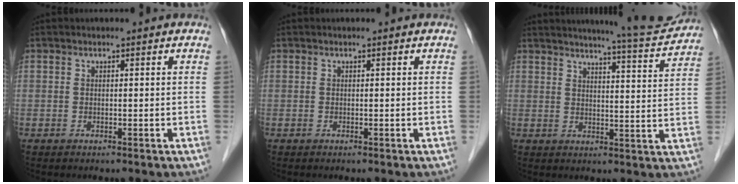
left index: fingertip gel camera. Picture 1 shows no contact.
{"total": 0.0}
{"total": 10.7, "force": [10.2, -0.3, 3.3], "torque": [-0.049, -0.018, 0.124]}